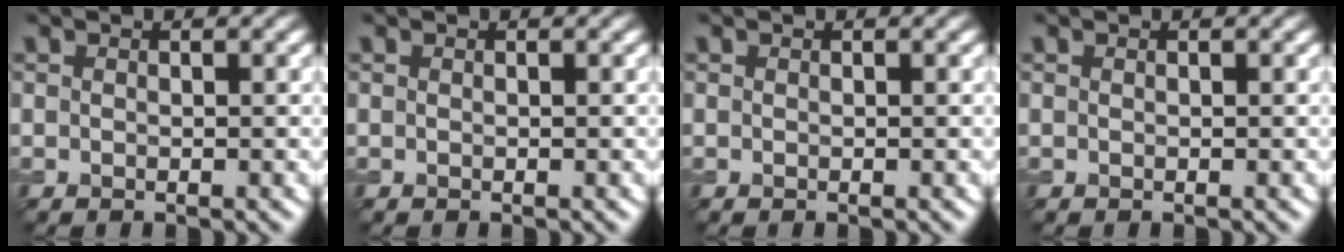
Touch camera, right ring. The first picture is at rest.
{"total": 0.0}
{"total": 0.0}
{"total": 0.0}